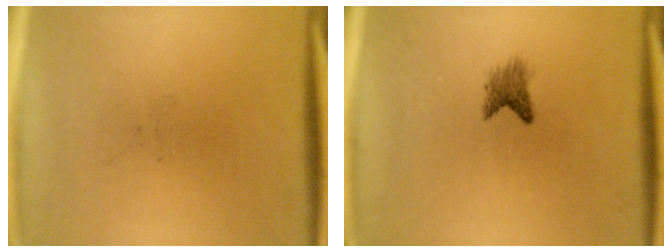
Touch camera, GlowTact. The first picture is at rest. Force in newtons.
{"total": 2.1}